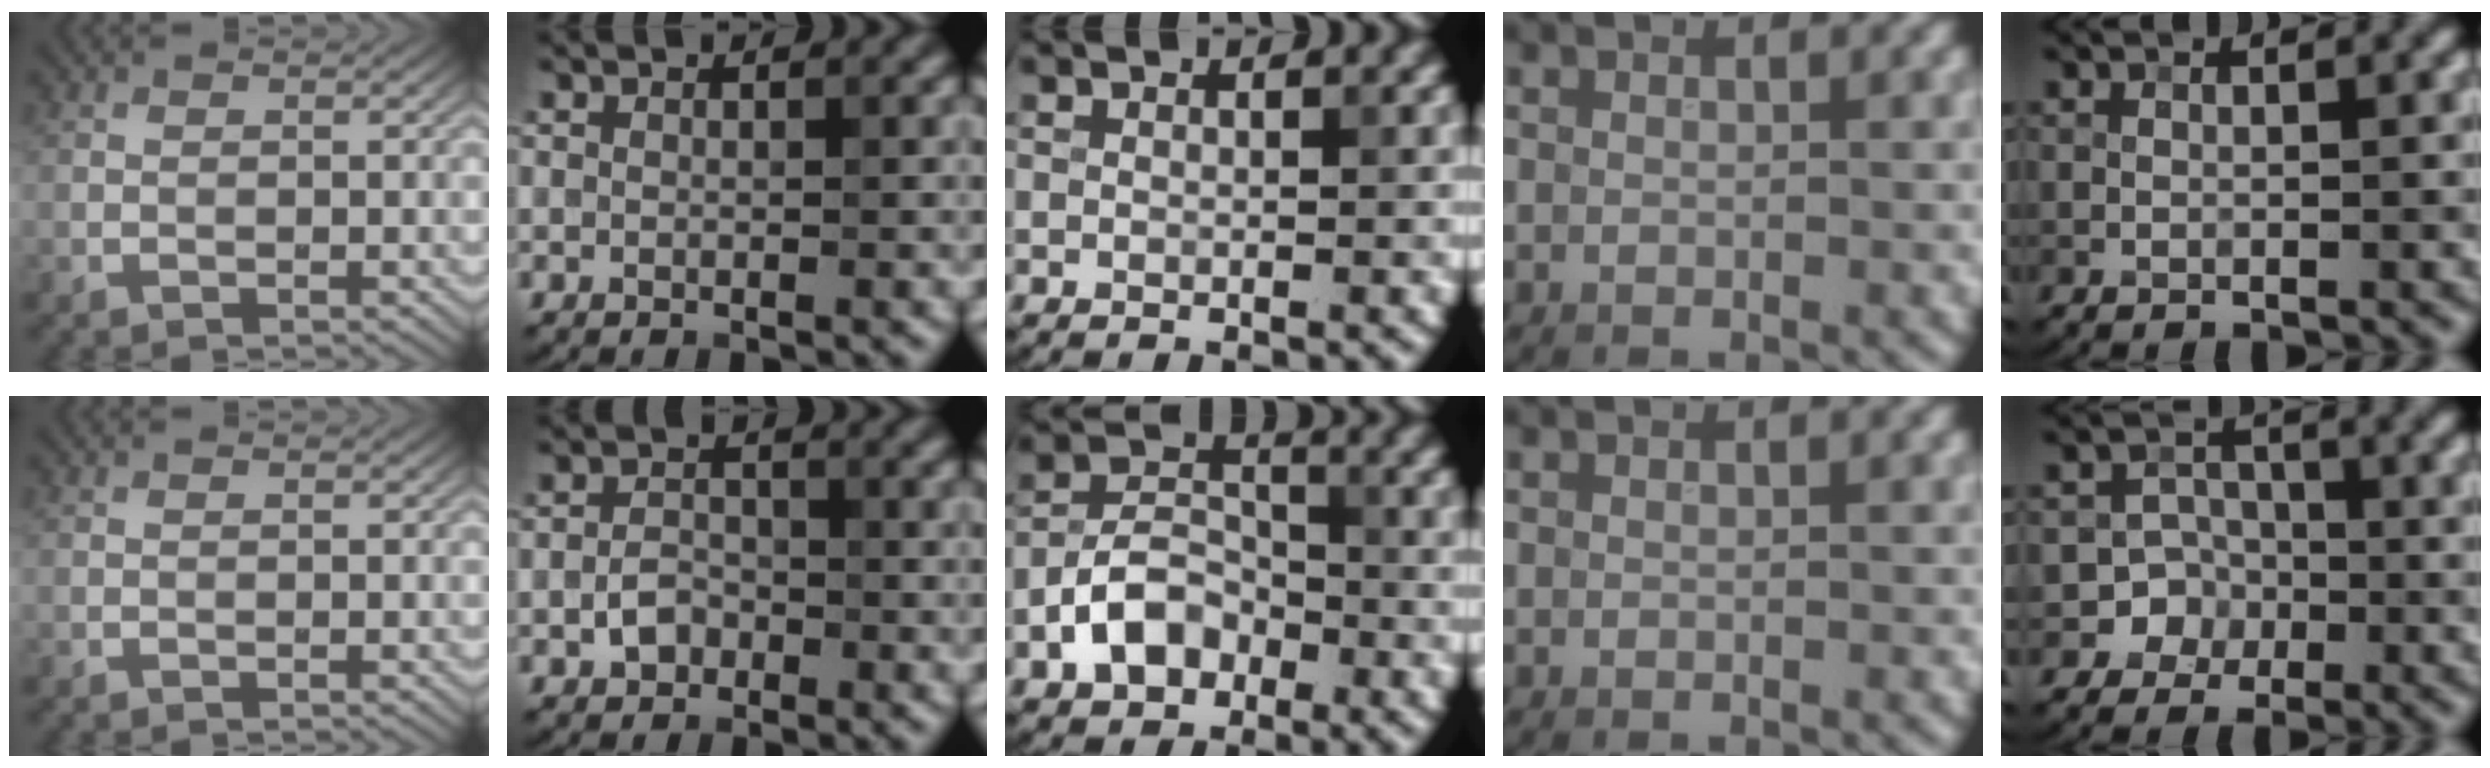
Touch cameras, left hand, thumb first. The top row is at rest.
{"index": {"total": 2.0, "force": [-1.0, 1.4, 1.0], "torque": [-0.016, 0.005, -0.021]}, "middle": {"total": 4.7, "force": [-2.2, 3.1, 2.7], "torque": [-0.047, 0.007, -0.046]}, "little": {"total": 3.5, "force": [-1.6, 3.1, 0.1], "torque": [0.034, 0.006, -0.040]}}